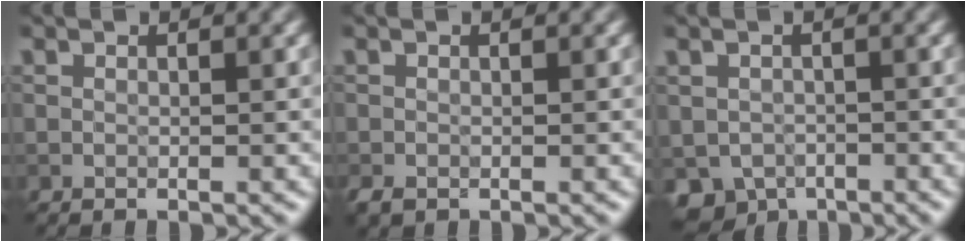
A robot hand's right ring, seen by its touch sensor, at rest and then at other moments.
{"total": 0.7, "force": [-0.4, 0.5, 0.2], "torque": [-0.007, -0.003, -0.007]}
{"total": 4.0, "force": [-2.0, 3.2, 1.4], "torque": [-0.027, -0.017, -0.026]}